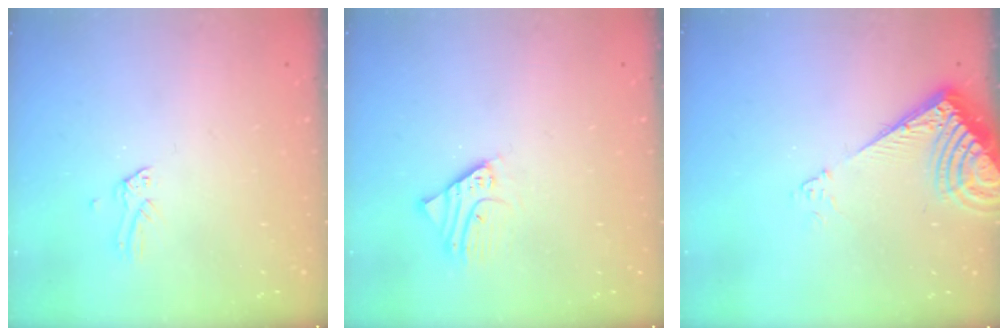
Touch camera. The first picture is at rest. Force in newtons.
{"total": 2.8, "press": 2.8, "slide": 0.2}
{"total": 8.4, "press": 8.3, "slide": 1.0}